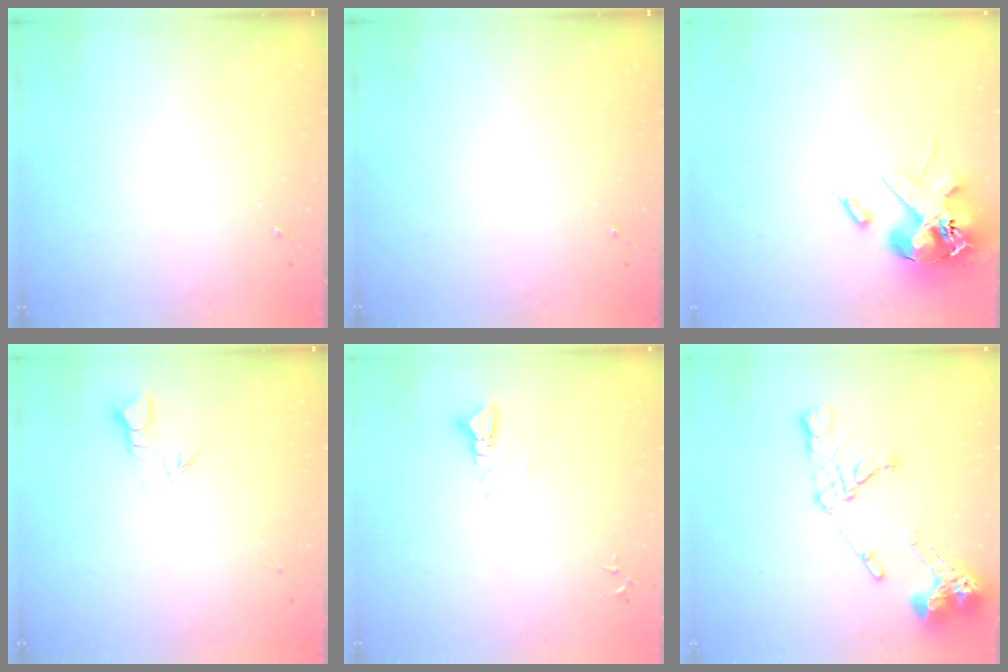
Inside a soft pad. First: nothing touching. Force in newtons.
{"total": 0.0}
{"total": 15.7, "press": 15.5, "slide": 2.7}
{"total": 2.7, "press": 2.7, "slide": 0.3}
{"total": 2.4, "press": 2.4, "slide": 0.1}
{"total": 15.7, "press": 15.5, "slide": 1.9}